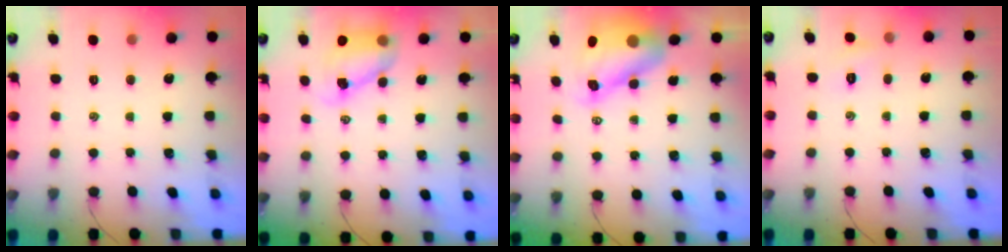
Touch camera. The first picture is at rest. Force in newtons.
{"total": 7.5, "press": 7.4, "slide": 1.3}
{"total": 10.4, "press": 10.0, "slide": 3.1}
{"total": 2.6, "press": 2.6, "slide": 0.6}